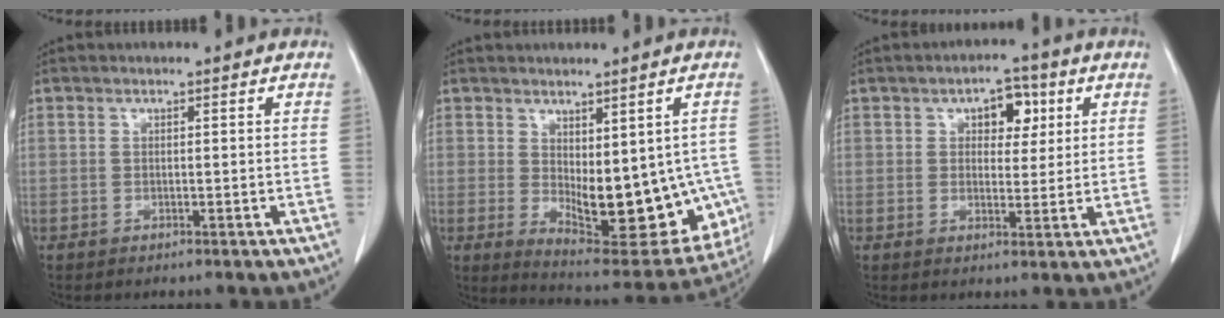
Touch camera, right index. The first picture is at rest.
{"total": 17.1, "force": [-2.5, 7.6, 15.1], "torque": [-0.161, -0.011, -0.010]}
{"total": 5.5, "force": [2.2, 3.1, 4.0], "torque": [-0.050, 0.014, 0.031]}